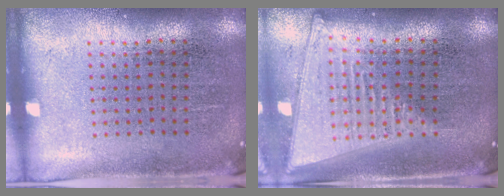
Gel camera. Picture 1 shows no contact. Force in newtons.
{"total": 2.0, "press": 1.7, "slide": 1.0}